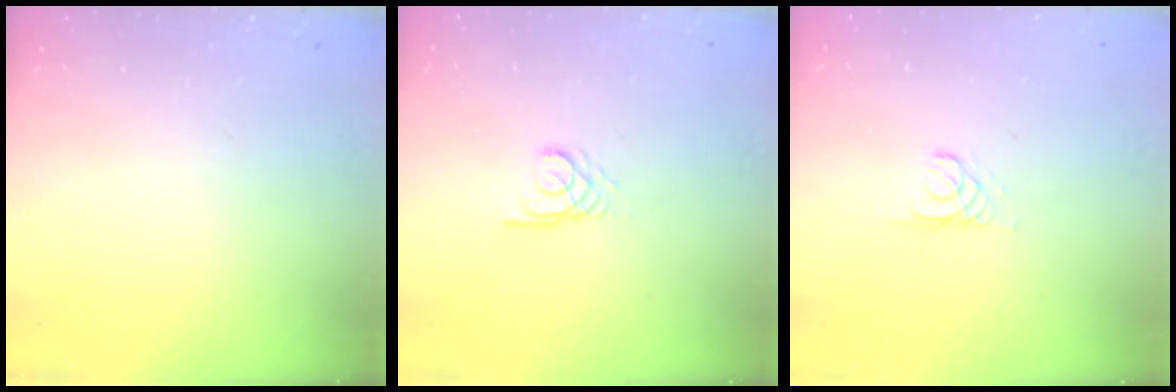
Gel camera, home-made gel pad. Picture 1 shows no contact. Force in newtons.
{"total": 2.2, "press": 2.2, "slide": 0.2}
{"total": 1.1, "press": 1.1, "slide": 0.1}